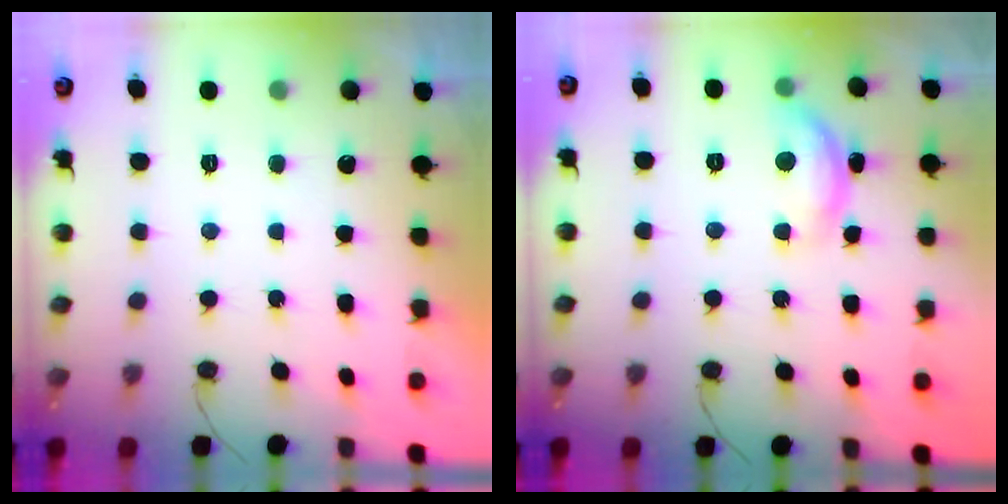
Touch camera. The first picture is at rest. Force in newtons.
{"total": 10.3, "press": 10.3, "slide": 0.5}